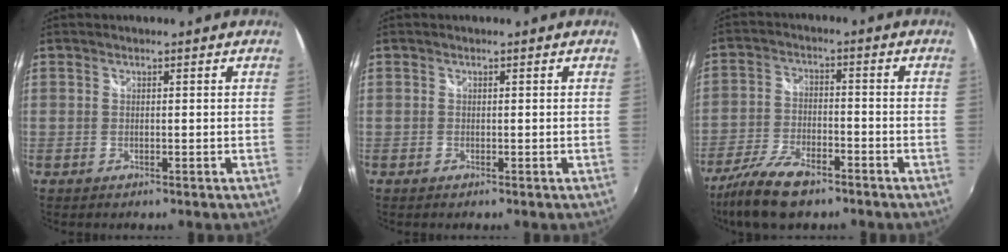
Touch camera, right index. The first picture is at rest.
{"total": 0.0}
{"total": 11.6, "force": [-8.6, 4.2, 6.6], "torque": [-0.156, -0.020, -0.163]}